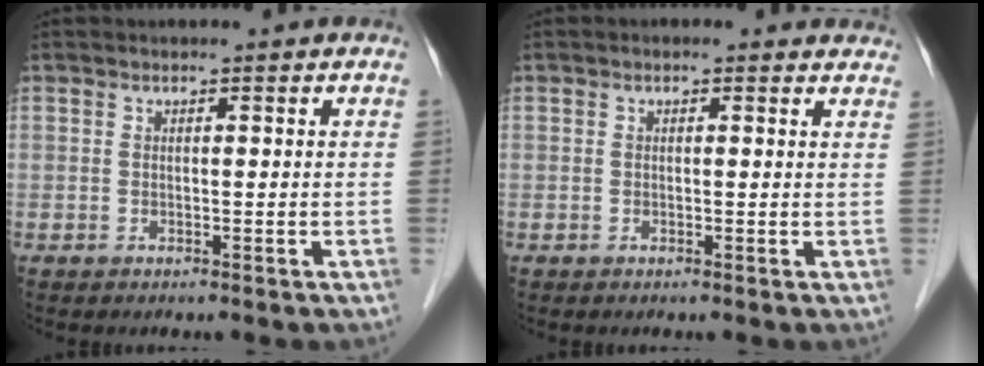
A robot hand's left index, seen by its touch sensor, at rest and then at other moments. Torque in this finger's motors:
{"motor_torque": [0.38, -1.40, 0.13, 0.01]}